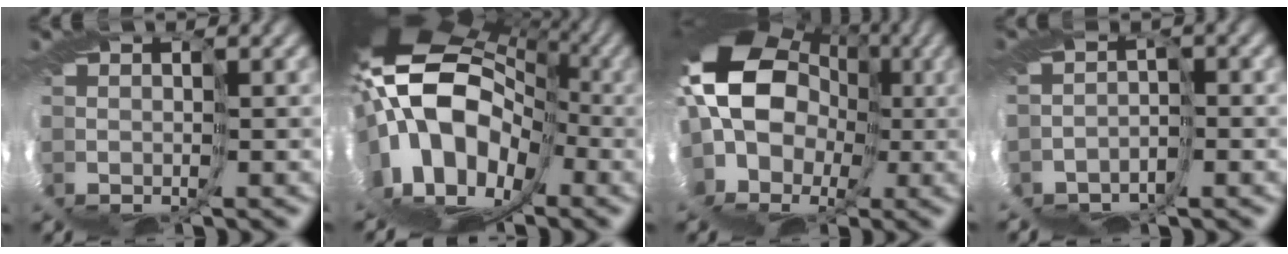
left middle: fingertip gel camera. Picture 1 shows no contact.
{"total": 10.5, "force": [-0.3, 7.2, 7.6], "torque": [-0.154, 0.012, -0.008]}
{"total": 10.2, "force": [1.7, 8.9, 4.6], "torque": [-0.132, 0.012, 0.002]}
{"total": 4.4, "force": [-3.4, -1.3, -2.5], "torque": [0.030, -0.006, -0.047]}